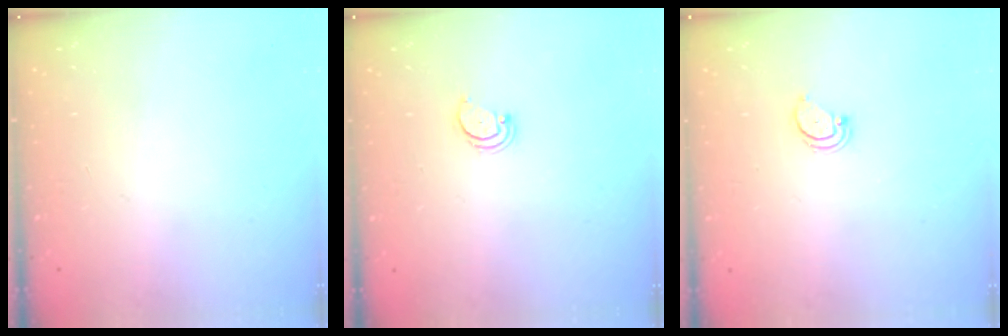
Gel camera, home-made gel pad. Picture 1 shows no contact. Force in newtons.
{"total": 2.4, "press": 2.3, "slide": 0.5}
{"total": 1.9, "press": 1.9, "slide": 0.2}